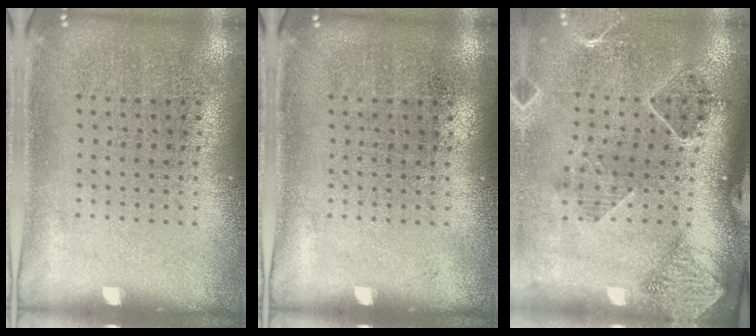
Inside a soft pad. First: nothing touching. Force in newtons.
{"total": 0.0}
{"total": 1.6, "press": 1.6, "slide": 0.2}